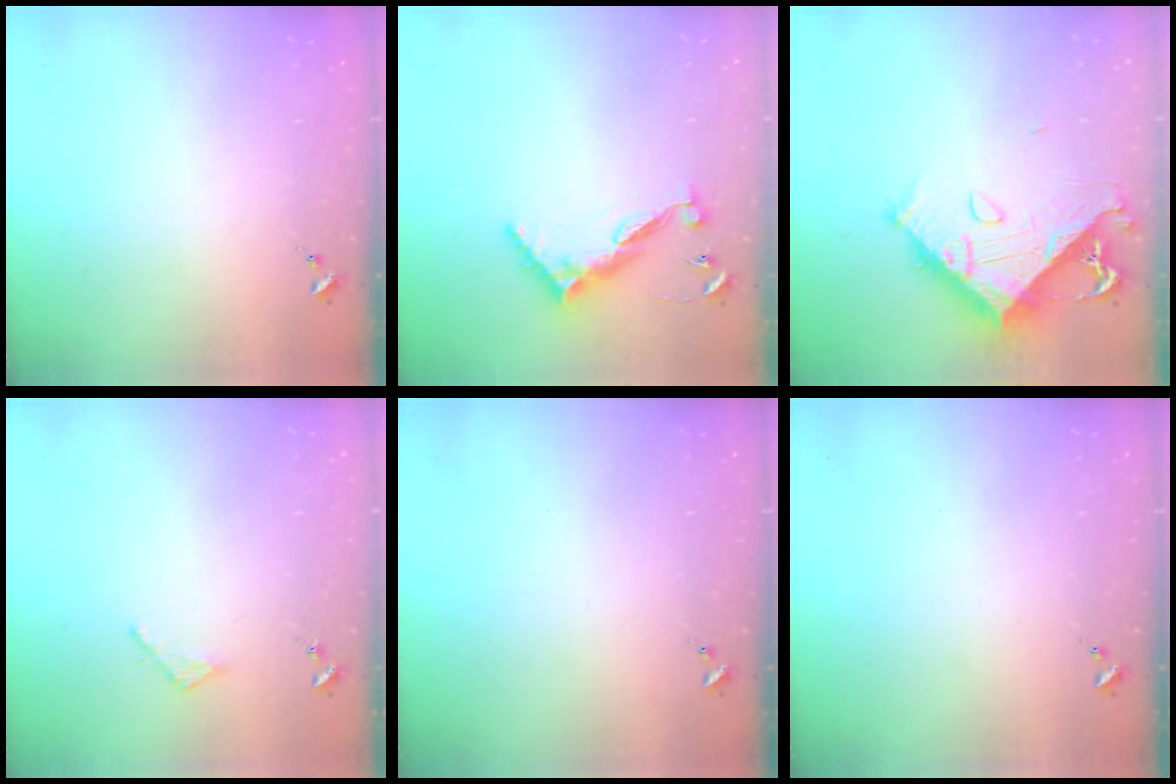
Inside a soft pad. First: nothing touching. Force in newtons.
{"total": 9.8, "press": 9.7, "slide": 1.0}
{"total": 13.1, "press": 13.0, "slide": 1.5}
{"total": 2.5, "press": 2.5, "slide": 0.2}
{"total": 0.0}
{"total": 0.0}